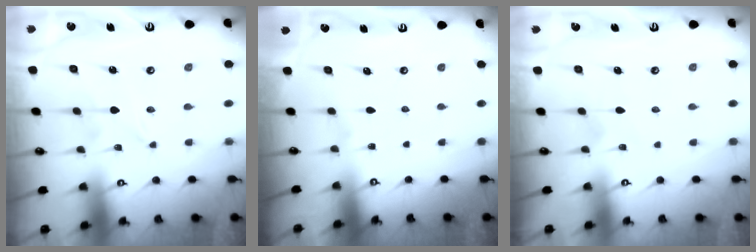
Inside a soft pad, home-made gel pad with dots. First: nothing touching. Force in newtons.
{"total": 0.0}
{"total": 2.6, "press": 2.6, "slide": 0.3}